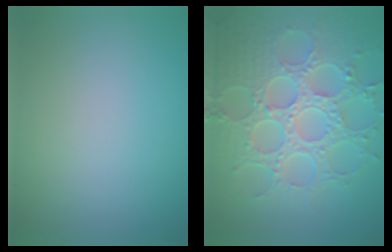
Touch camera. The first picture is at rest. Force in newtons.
{"total": 8.7, "press": 6.5, "slide": 5.8}